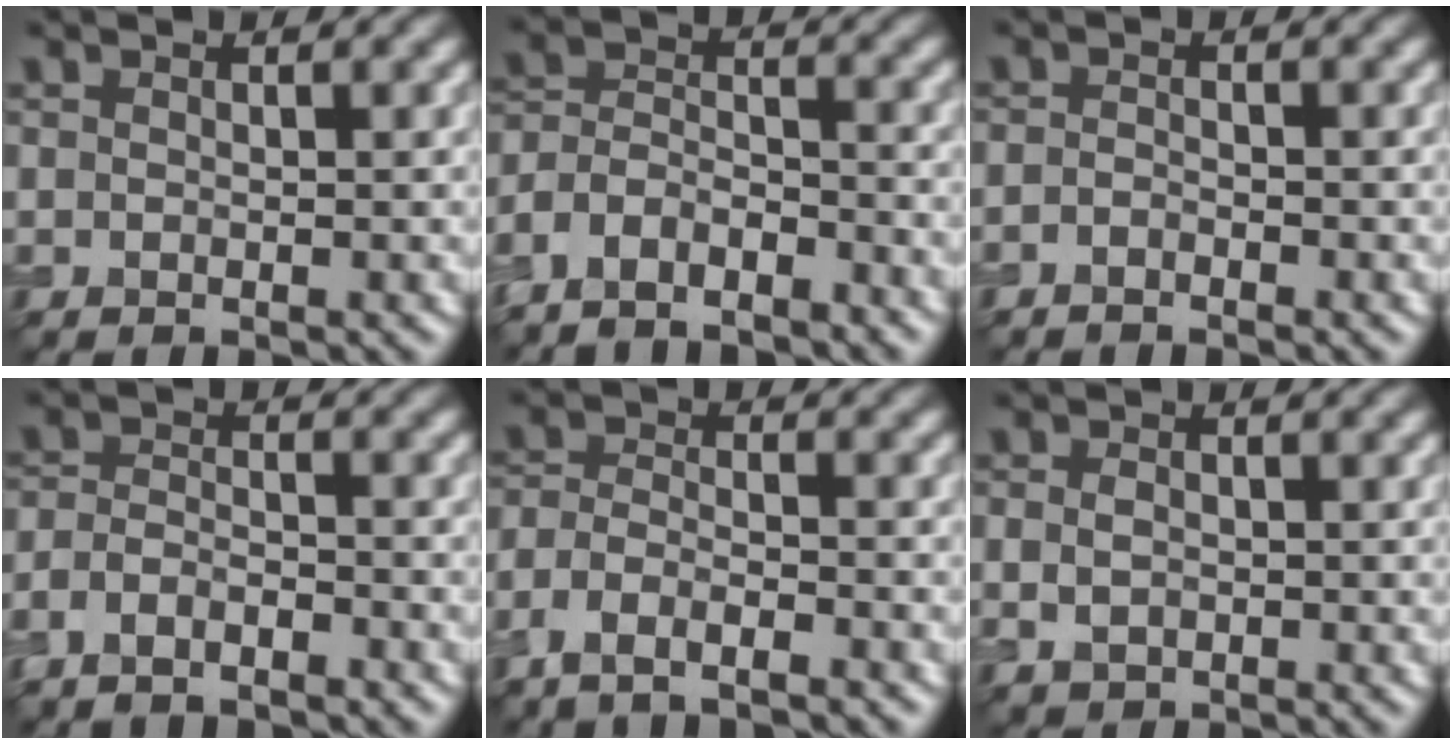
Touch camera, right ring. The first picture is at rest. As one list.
[{"total": 5.8, "force": [-4.8, 2.3, 2.3], "torque": [-0.041, -0.003, -0.098]}, {"total": 0.9, "force": [-0.8, 0.1, 0.0], "torque": [-0.003, -0.001, -0.022]}, {"total": 3.3, "force": [-2.7, 1.3, 1.5], "torque": [-0.025, -0.003, -0.057]}, {"total": 4.0, "force": [-3.4, 1.2, 1.9], "torque": [-0.030, -0.003, -0.070]}, {"total": 1.3, "force": [-0.2, 1.1, 0.7], "torque": [-0.013, -0.005, -0.004]}]